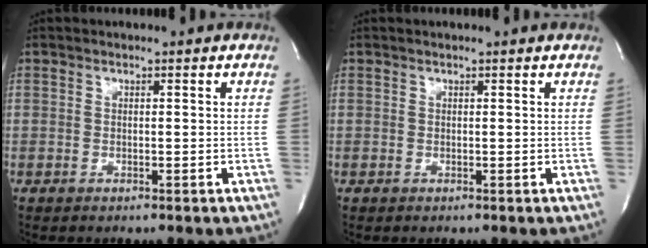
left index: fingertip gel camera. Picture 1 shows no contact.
{"total": 1.1, "force": [1.0, 0.0, 0.4], "torque": [-0.009, 0.009, 0.013]}